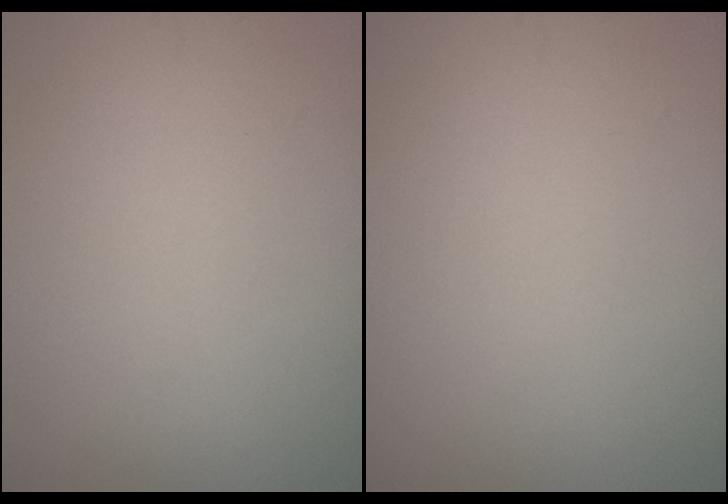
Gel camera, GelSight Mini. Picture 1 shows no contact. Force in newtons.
{"total": 0.0}